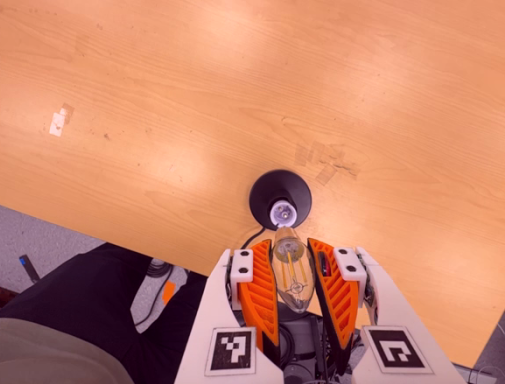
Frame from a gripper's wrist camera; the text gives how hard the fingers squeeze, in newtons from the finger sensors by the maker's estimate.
{"total": 21.7, "left": 24.3, "right": 19.2}